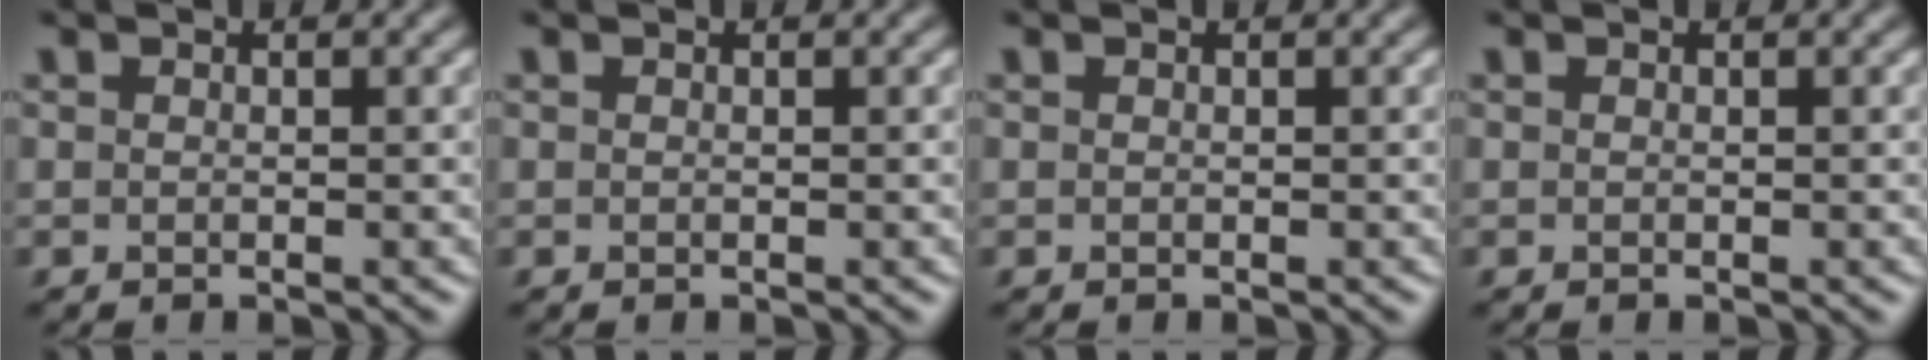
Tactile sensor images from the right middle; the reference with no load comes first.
{"total": 0.0}
{"total": 0.0}
{"total": 0.0}